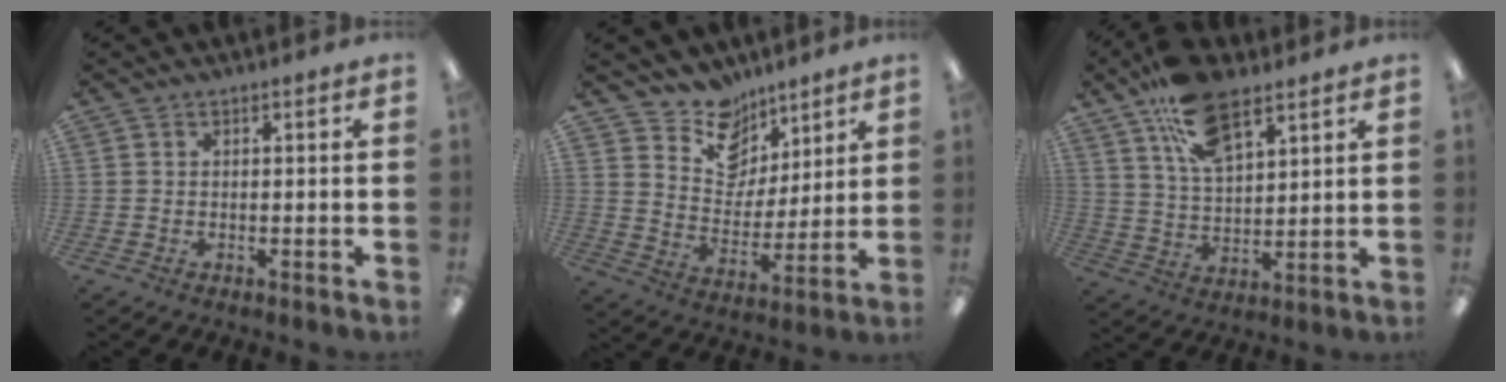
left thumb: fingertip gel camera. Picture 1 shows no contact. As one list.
[{"total": 11.7, "force": [9.0, 7.3, 2.0], "torque": [-0.042, -0.068, 0.172]}, {"total": 14.5, "force": [9.2, 6.8, 8.9], "torque": [-0.156, -0.030, 0.166]}]